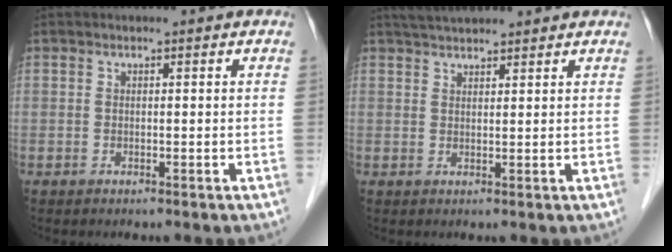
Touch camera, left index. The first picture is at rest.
{"total": 5.1, "force": [4.7, 0.7, 1.9], "torque": [-0.032, 0.036, 0.078]}